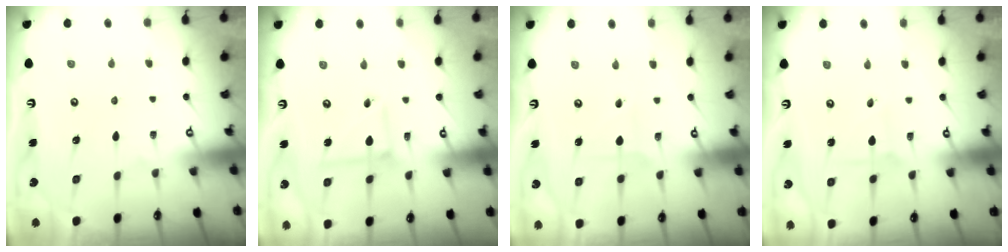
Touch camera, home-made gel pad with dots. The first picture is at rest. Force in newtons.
{"total": 7.3, "press": 7.2, "slide": 0.6}
{"total": 2.5, "press": 2.5, "slide": 0.2}
{"total": 2.2, "press": 2.2, "slide": 0.2}